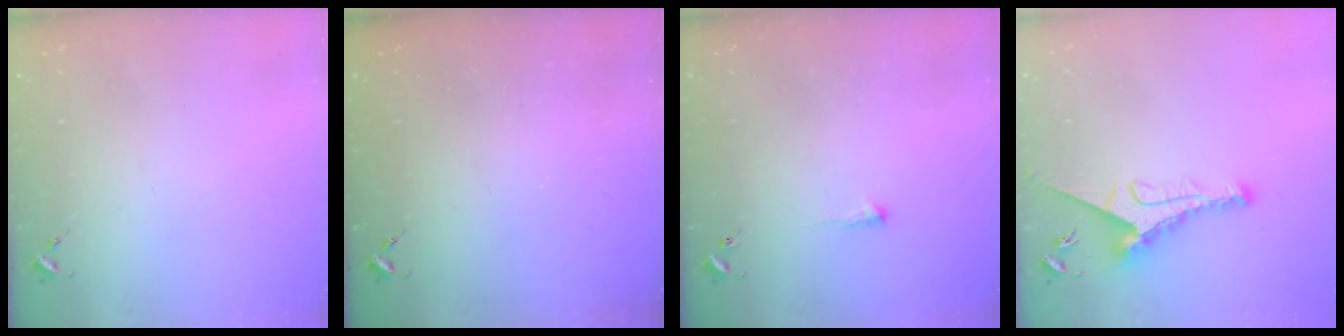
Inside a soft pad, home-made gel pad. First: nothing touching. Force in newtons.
{"total": 0.0}
{"total": 3.9, "press": 3.8, "slide": 0.7}
{"total": 9.2, "press": 9.2, "slide": 0.5}